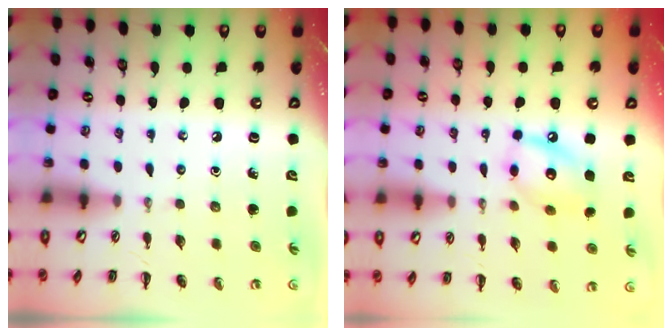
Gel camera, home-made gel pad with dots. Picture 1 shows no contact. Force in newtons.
{"total": 11.4, "press": 11.3, "slide": 1.0}